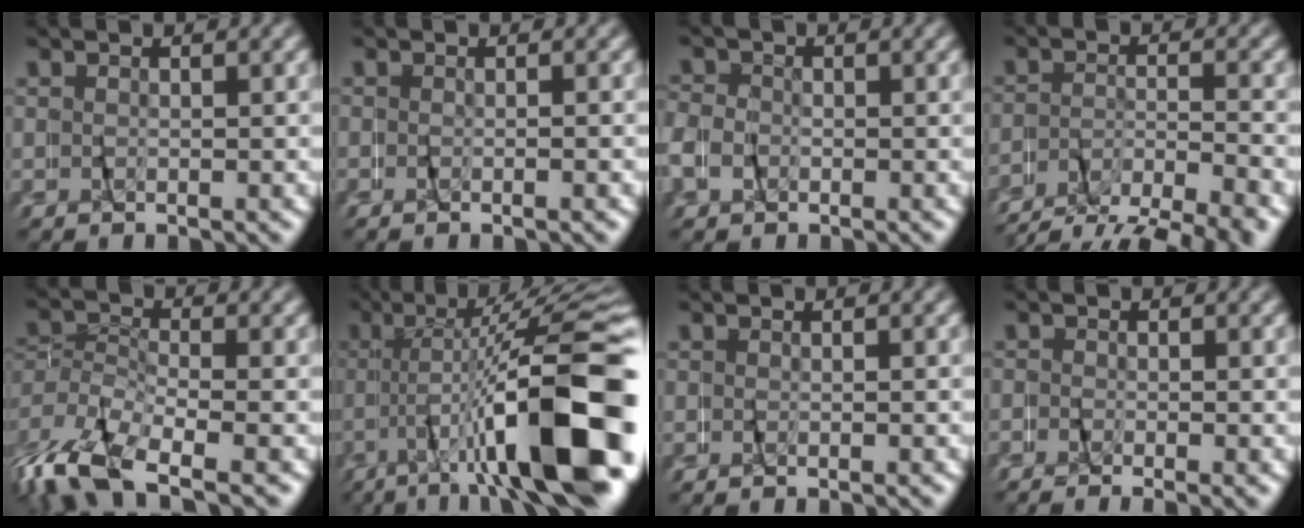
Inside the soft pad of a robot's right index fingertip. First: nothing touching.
{"total": 1.0, "force": [-0.7, -0.7, 0.0], "torque": [-0.003, 0.003, -0.016]}
{"total": 2.8, "force": [-0.6, 2.7, 0.2], "torque": [-0.013, 0.008, -0.021]}
{"total": 6.2, "force": [-4.7, 2.8, 3.0], "torque": [-0.044, -0.005, -0.081]}
{"total": 5.9, "force": [-4.2, 2.8, 3.1], "torque": [-0.084, -0.025, -0.058]}
{"total": 15.0, "force": [-3.2, 3.9, 14.1], "torque": [-0.193, 0.005, -0.036]}
{"total": 0.5, "force": [-0.5, -0.2, 0.1], "torque": [-0.006, 0.001, -0.011]}
{"total": 1.6, "force": [-1.5, -0.3, 0.1], "torque": [-0.005, 0.000, -0.031]}